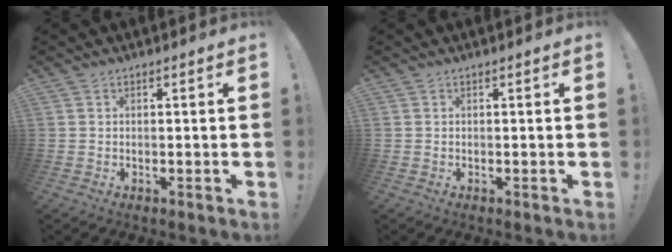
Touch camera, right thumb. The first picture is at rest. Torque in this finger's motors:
{"motor_torque": [-0.03, 0.00, -0.01, 0.03, 0.00]}